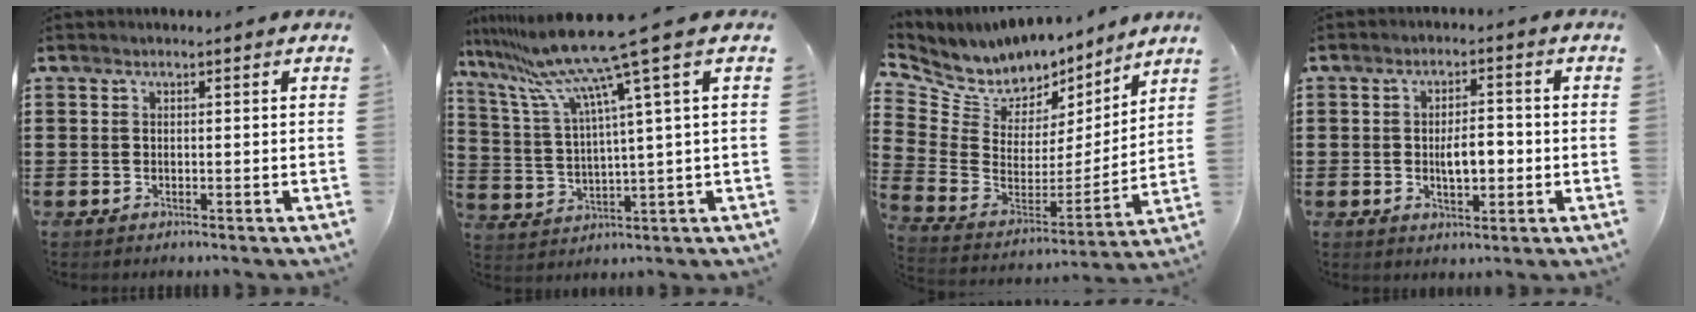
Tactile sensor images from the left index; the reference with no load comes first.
{"total": 12.2, "force": [8.2, -0.9, 8.9], "torque": [-0.219, -0.048, 0.126]}
{"total": 7.3, "force": [6.2, 3.7, 1.2], "torque": [-0.070, -0.054, 0.113]}
{"total": 4.8, "force": [-0.7, 2.2, 4.3], "torque": [-0.063, 0.000, -0.020]}